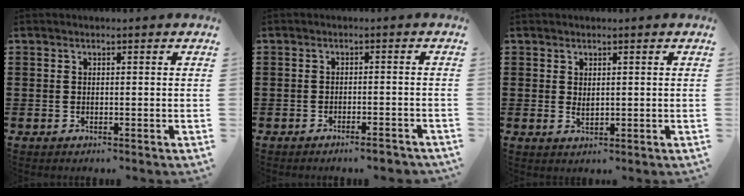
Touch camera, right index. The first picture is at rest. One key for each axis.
{"total": 2.1, "fx": -1.9, "fy": 0.0, "fz": 0.9, "tx": -0.017, "ty": 0.000, "tz": -0.037}
{"total": 1.2, "fx": 0.5, "fy": 0.6, "fz": 0.9, "tx": -0.017, "ty": 0.004, "tz": 0.009}